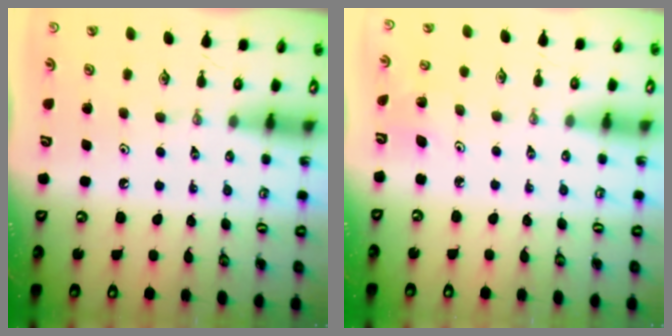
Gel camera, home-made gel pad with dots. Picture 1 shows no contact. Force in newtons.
{"total": 2.9, "press": 2.9, "slide": 0.3}